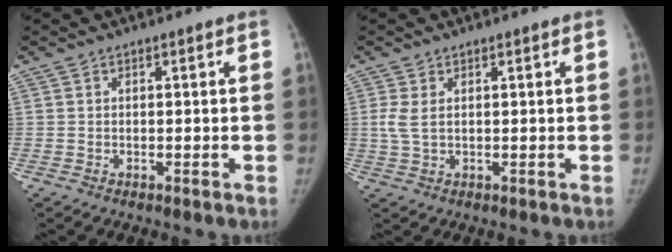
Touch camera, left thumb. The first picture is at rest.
{"total": 3.1, "force": [0.9, 1.5, 2.5], "torque": [-0.062, 0.002, 0.024]}